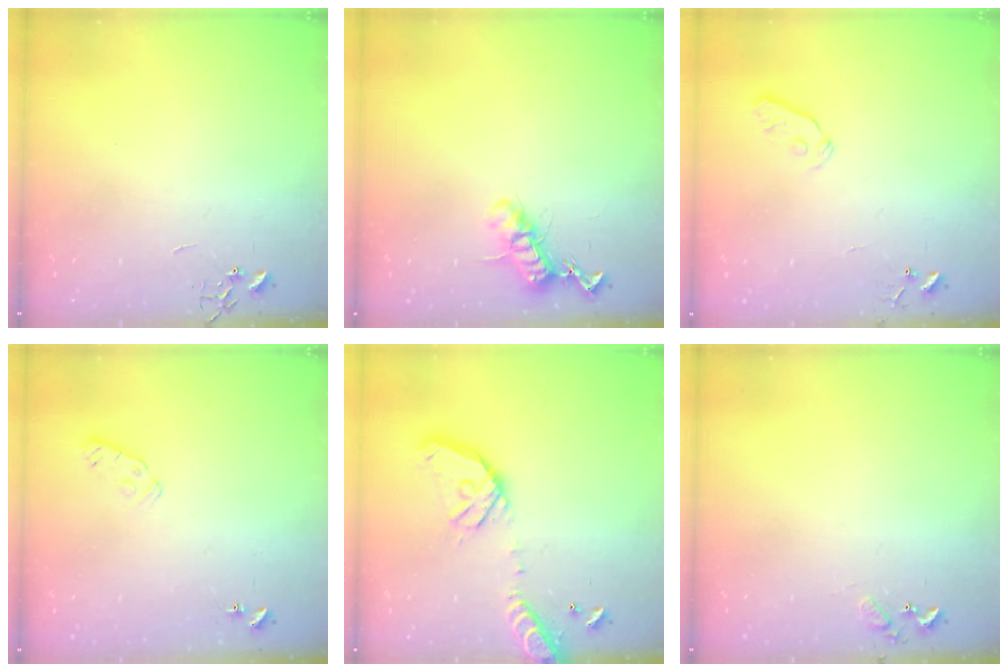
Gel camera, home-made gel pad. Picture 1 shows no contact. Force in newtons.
{"total": 12.5, "press": 12.5, "slide": 0.6}
{"total": 5.2, "press": 5.2, "slide": 0.6}
{"total": 5.3, "press": 5.3, "slide": 0.7}
{"total": 15.4, "press": 15.1, "slide": 2.8}
{"total": 5.5, "press": 5.5, "slide": 0.4}